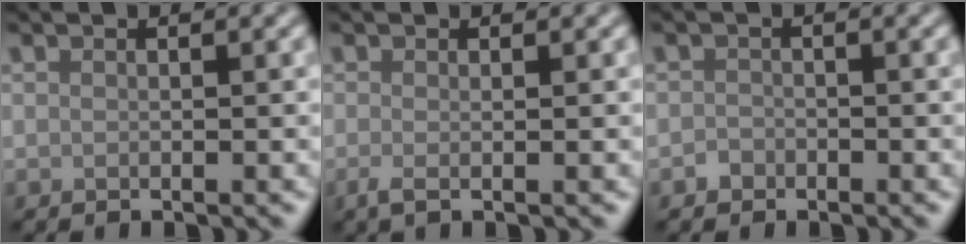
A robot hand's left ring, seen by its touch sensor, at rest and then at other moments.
{"total": 1.1, "force": [-0.3, 0.3, 1.0], "torque": [-0.020, -0.006, -0.005]}
{"total": 1.0, "force": [-0.6, 0.7, 0.0], "torque": [0.006, 0.000, -0.011]}